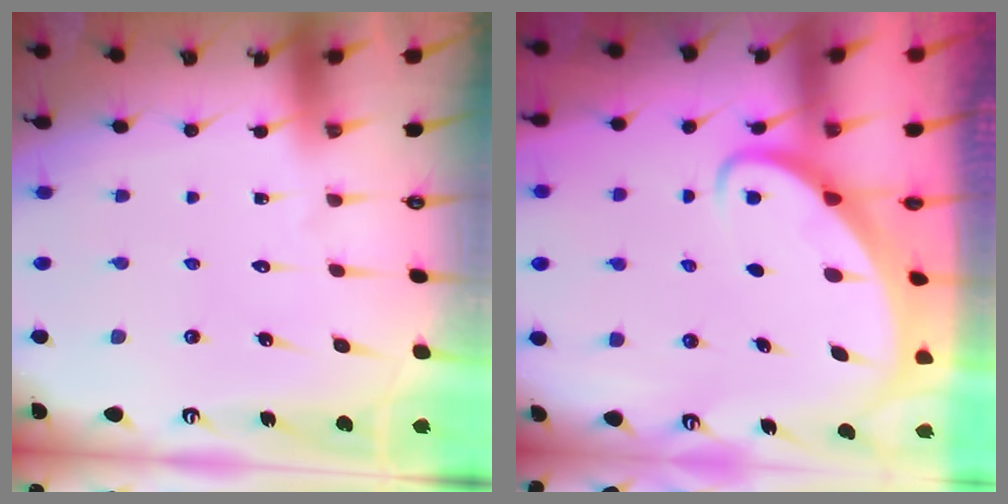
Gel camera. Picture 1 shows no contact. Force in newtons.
{"total": 2.8, "press": 2.8, "slide": 0.3}